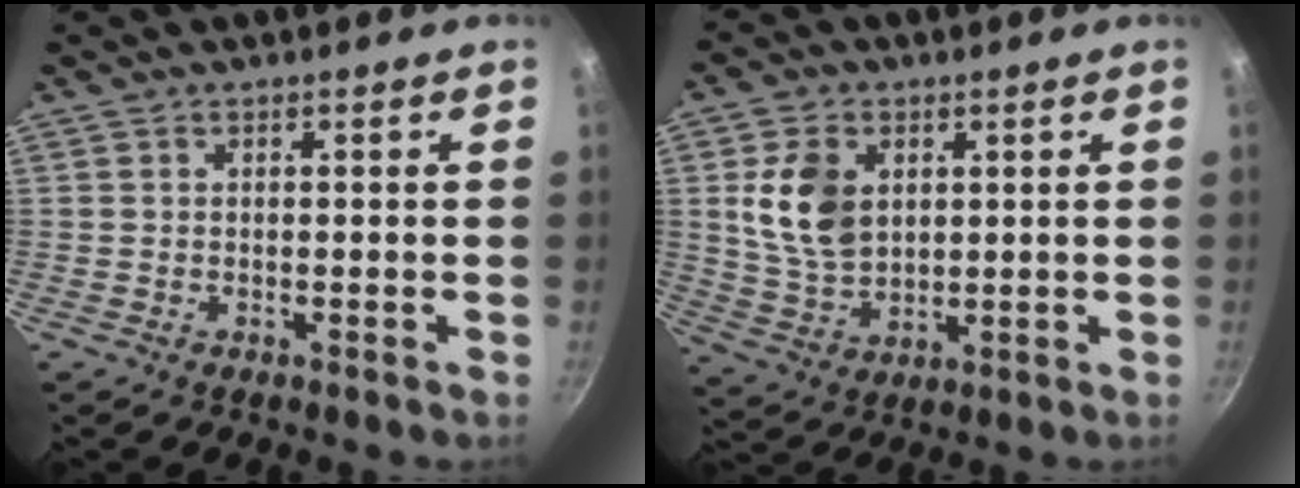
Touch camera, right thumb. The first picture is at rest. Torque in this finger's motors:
{"motor_torque": [0.49, 1.47, 0.83, -0.11, 0.38]}